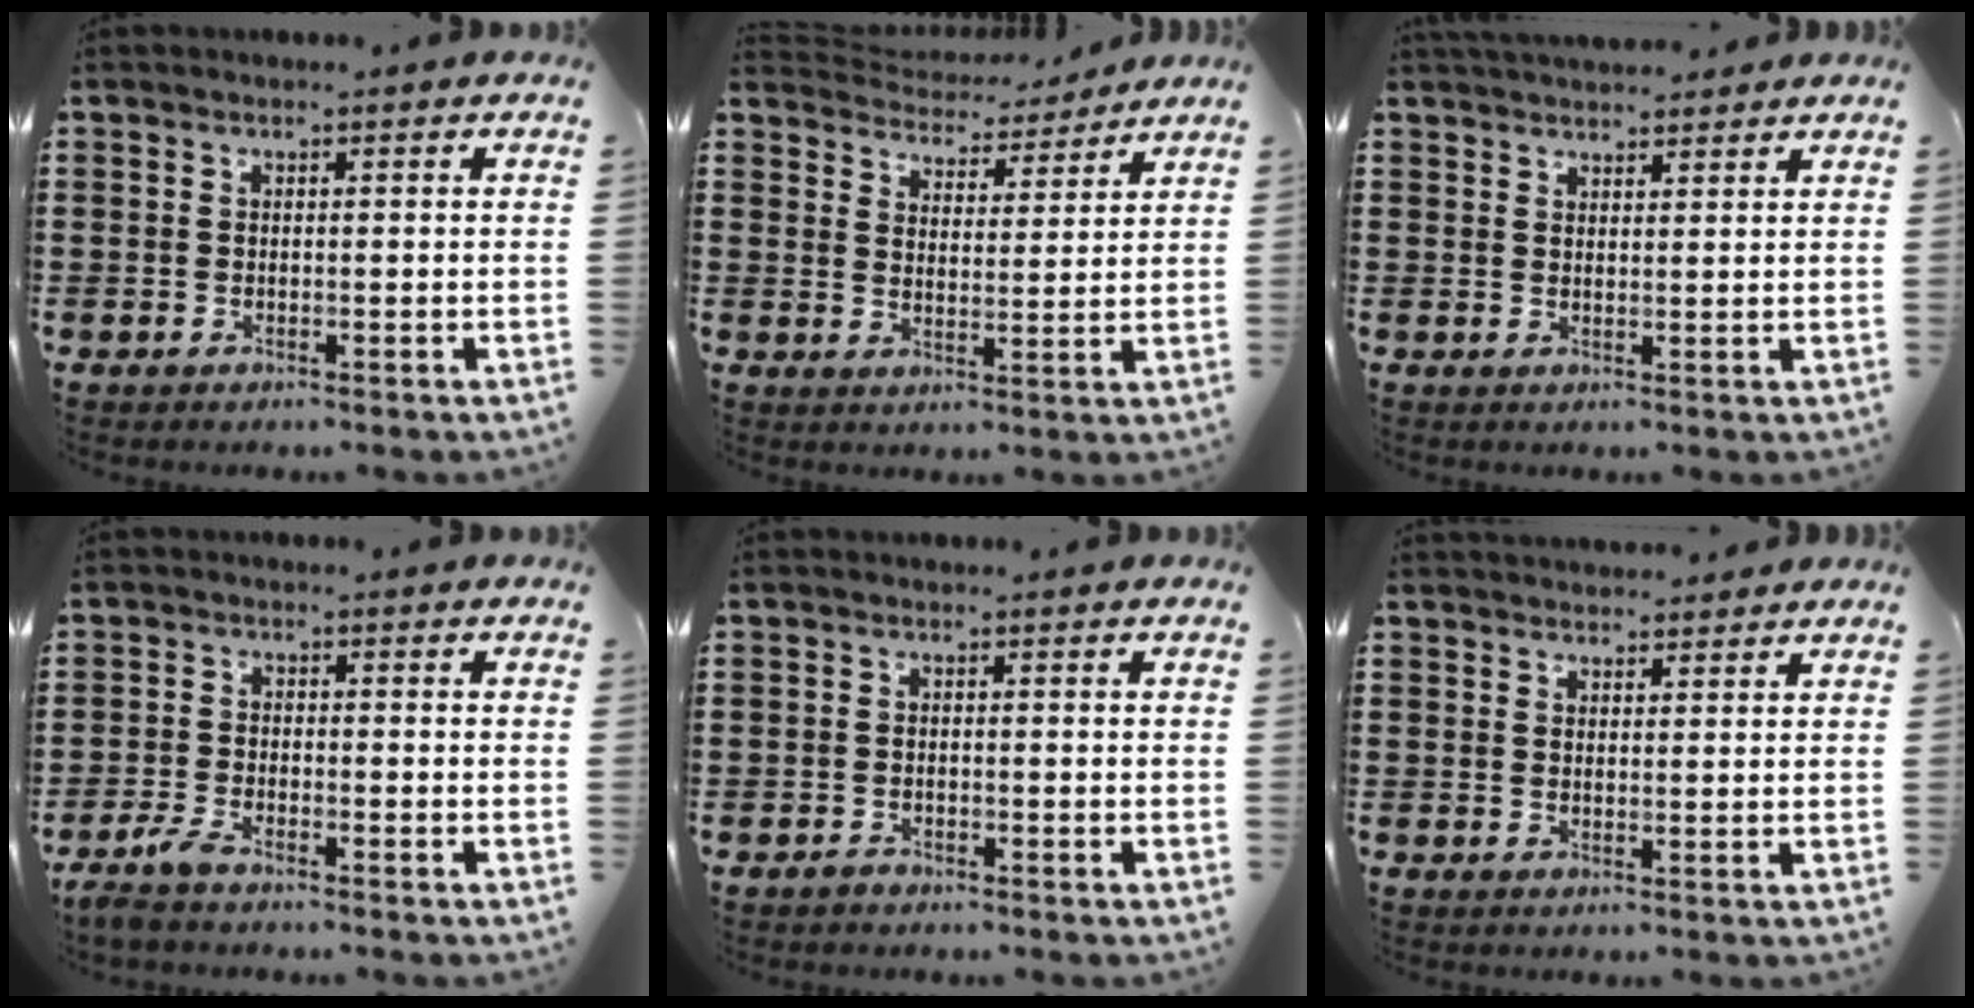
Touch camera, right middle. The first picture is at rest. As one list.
[{"total": 4.3, "force": [4.2, 0.9, -0.1], "torque": [-0.020, -0.030, 0.071]}, {"total": 2.7, "force": [2.6, 0.3, -0.1], "torque": [0.003, -0.005, 0.049]}, {"total": 3.0, "force": [-2.5, 0.6, 1.6], "torque": [-0.049, -0.001, -0.056]}, {"total": 0.8, "force": [-0.7, 0.4, 0.2], "torque": [-0.004, 0.001, -0.015]}, {"total": 2.2, "force": [2.1, 0.2, -0.1], "torque": [-0.003, 0.002, 0.042]}]